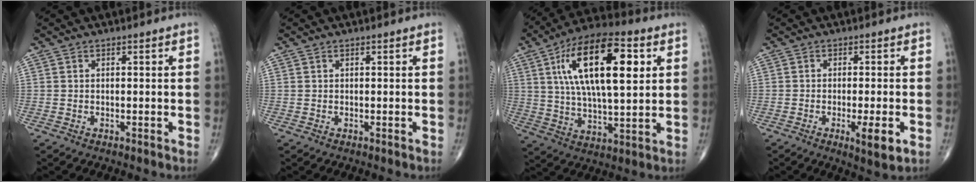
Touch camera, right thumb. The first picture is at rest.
{"total": 0.0}
{"total": 21.3, "force": [6.2, 8.5, 18.5], "torque": [-0.312, -0.002, 0.099]}
{"total": 5.4, "force": [-1.9, 1.0, 4.9], "torque": [-0.076, -0.012, -0.028]}